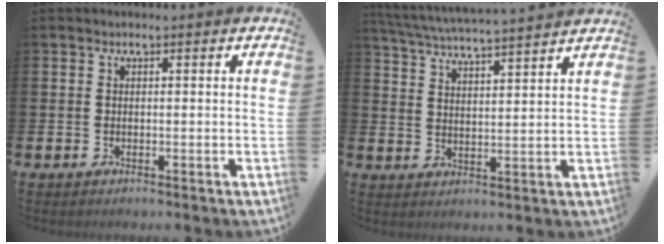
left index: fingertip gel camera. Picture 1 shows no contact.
{"total": 5.3, "force": [5.2, -0.5, 1.1], "torque": [-0.044, -0.036, 0.090]}